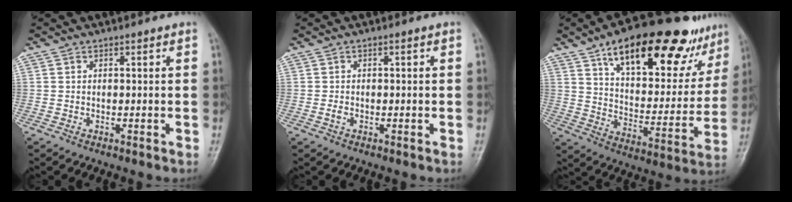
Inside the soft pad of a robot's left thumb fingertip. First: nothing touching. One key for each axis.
{"total": 1.4, "fx": -0.3, "fy": 0.8, "fz": 1.1, "tx": -0.025, "ty": 0.007, "tz": -0.006}
{"total": 27.3, "fx": 16.8, "fy": 11.6, "fz": 18.1, "tx": -0.216, "ty": -0.030, "tz": 0.255}